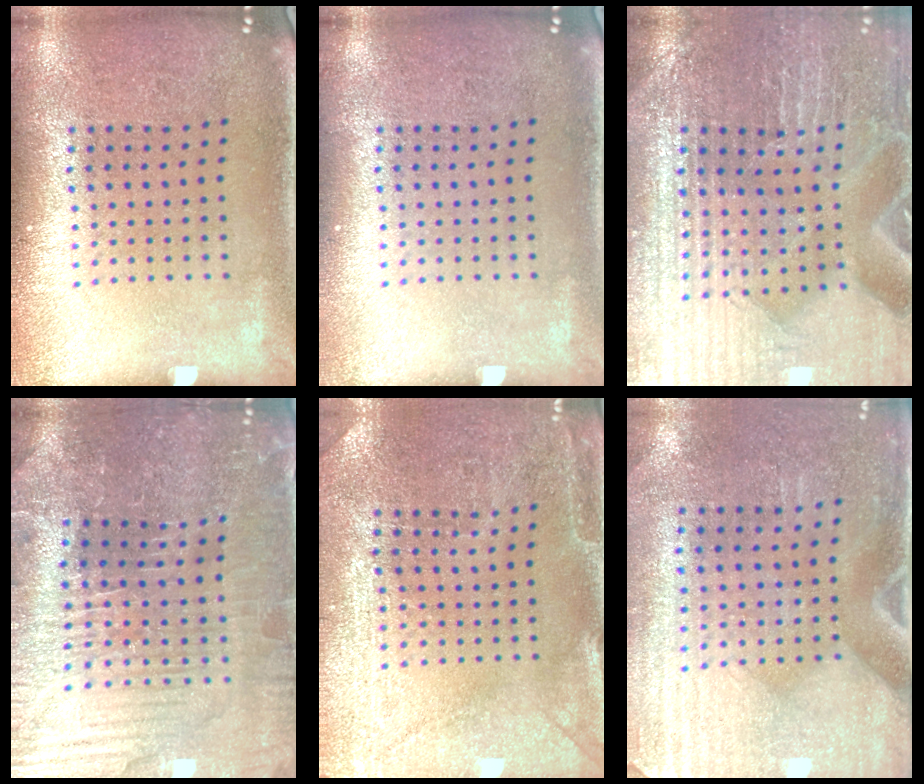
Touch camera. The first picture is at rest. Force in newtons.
{"total": 0.0}
{"total": 3.4, "press": 3.3, "slide": 0.4}
{"total": 3.7, "press": 3.7, "slide": 0.4}
{"total": 2.9, "press": 2.8, "slide": 0.6}
{"total": 3.0, "press": 2.6, "slide": 1.5}